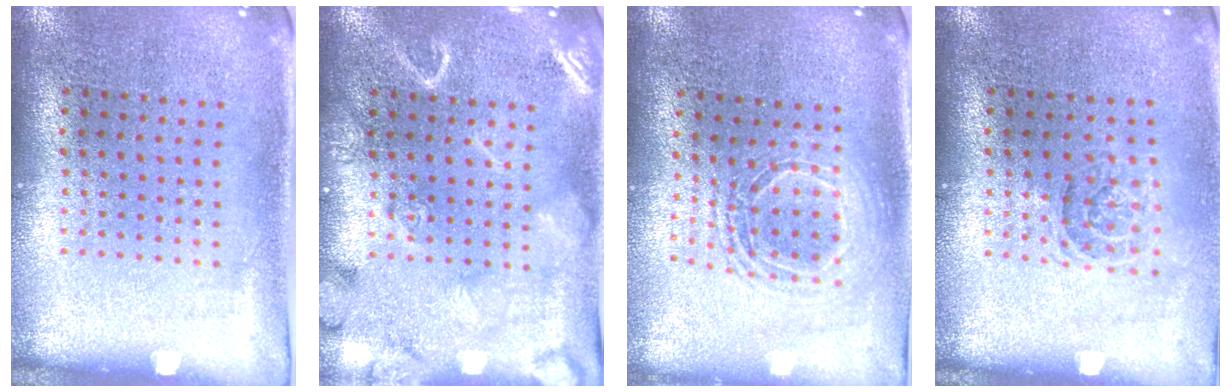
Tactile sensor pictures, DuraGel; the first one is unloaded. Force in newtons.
{"total": 3.6, "press": 3.6, "slide": 0.5}
{"total": 1.7, "press": 1.4, "slide": 0.9}
{"total": 1.1, "press": 1.0, "slide": 0.5}